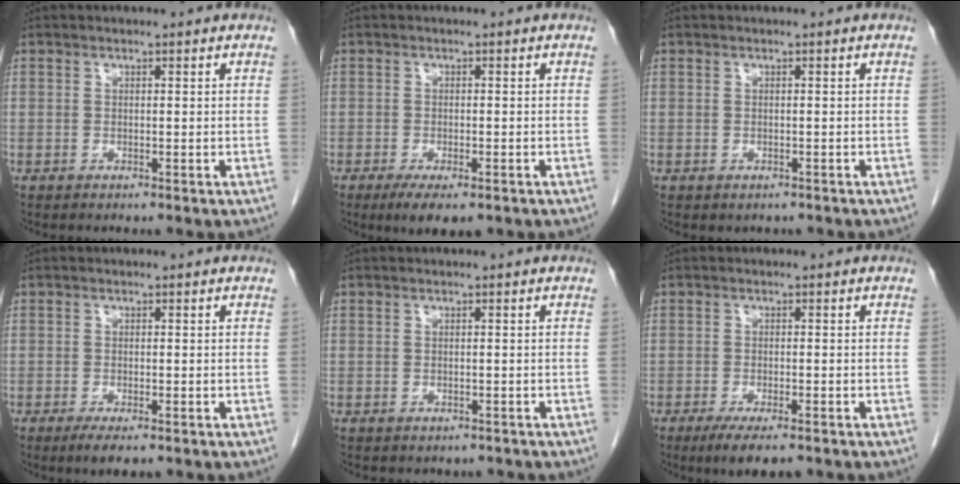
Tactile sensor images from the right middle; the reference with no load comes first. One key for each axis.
{"total": 5.6, "fx": -3.7, "fy": 1.7, "fz": 3.9, "tx": -0.056, "ty": -0.011, "tz": -0.054}
{"total": 0.9, "fx": -0.6, "fy": 0.6, "fz": 0.1, "tx": -0.003, "ty": 0.001, "tz": -0.006}
{"total": 3.3, "fx": -2.2, "fy": 1.0, "fz": 2.3, "tx": -0.036, "ty": -0.005, "tz": -0.031}
{"total": 1.5, "fx": -1.2, "fy": 0.9, "fz": 0.2, "tx": -0.005, "ty": 0.001, "tz": -0.014}
{"total": 6.2, "fx": -4.4, "fy": 1.4, "fz": 4.1, "tx": -0.060, "ty": -0.013, "tz": -0.065}